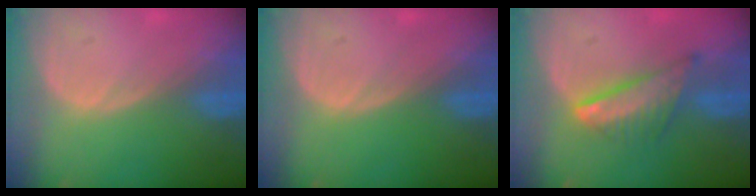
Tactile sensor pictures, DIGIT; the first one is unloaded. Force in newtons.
{"total": 0.0}
{"total": 7.5, "press": 6.4, "slide": 3.9}